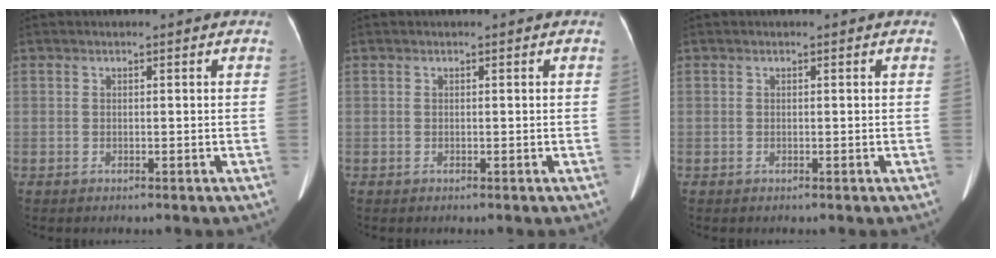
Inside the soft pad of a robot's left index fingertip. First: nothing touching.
{"total": 0.0}
{"total": 0.0}